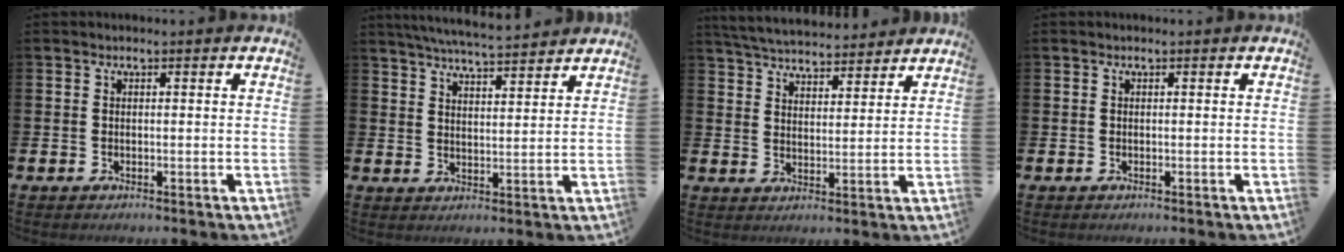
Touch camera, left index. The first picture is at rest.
{"total": 5.8, "force": [5.7, 0.0, 1.1], "torque": [-0.033, -0.031, 0.102]}
{"total": 5.5, "force": [5.4, 0.9, 0.4], "torque": [-0.031, -0.031, 0.097]}
{"total": 0.0}